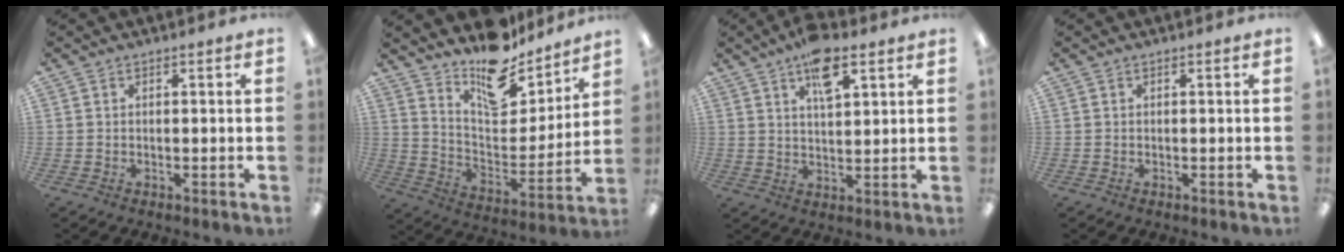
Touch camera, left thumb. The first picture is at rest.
{"total": 16.4, "force": [13.6, 6.7, 6.3], "torque": [-0.109, -0.109, 0.240]}
{"total": 9.1, "force": [5.7, 3.5, 6.2], "torque": [-0.093, -0.022, 0.096]}
{"total": 0.0}